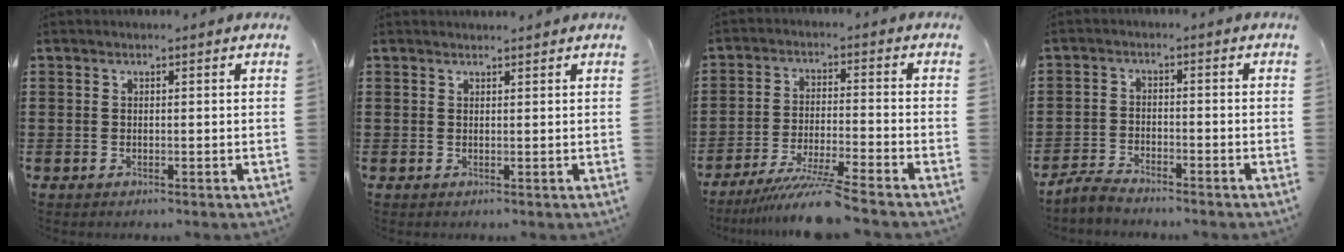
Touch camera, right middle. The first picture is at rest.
{"total": 0.8, "force": [0.8, 0.0, 0.0], "torque": [-0.002, 0.001, 0.015]}
{"total": 8.1, "force": [-7.0, -0.6, 4.0], "torque": [-0.075, -0.015, -0.132]}
{"total": 3.1, "force": [-3.0, 0.2, 0.5], "torque": [-0.026, -0.001, -0.067]}